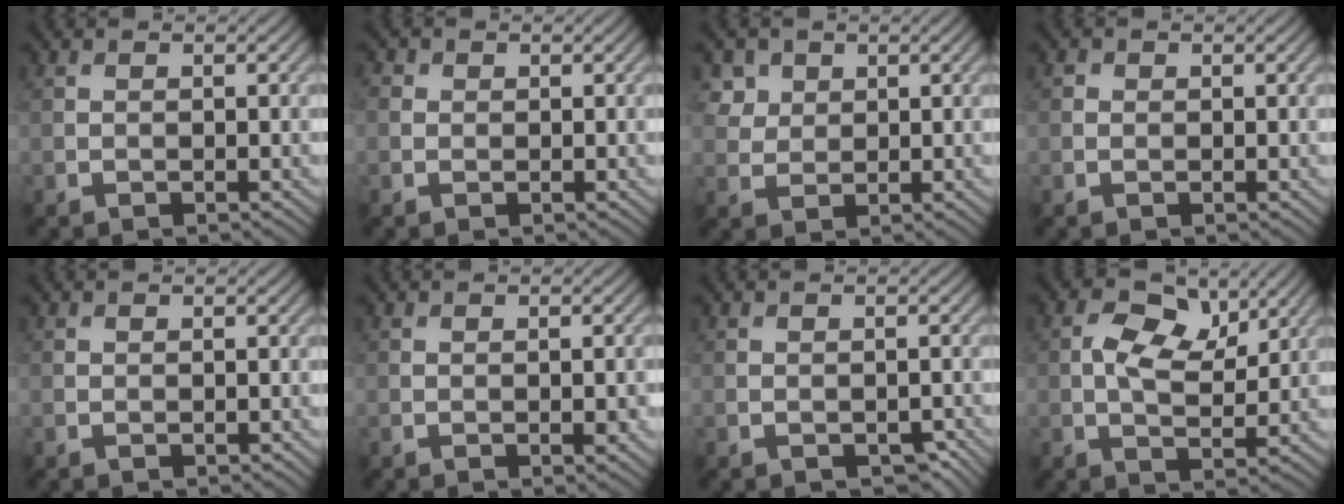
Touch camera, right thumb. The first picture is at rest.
{"total": 1.2, "force": [0.2, 1.1, 0.4], "torque": [-0.007, 0.000, 0.000]}
{"total": 3.7, "force": [2.0, 2.9, 1.1], "torque": [-0.040, -0.011, 0.052]}
{"total": 0.5, "force": [0.0, 0.5, 0.1], "torque": [0.001, -0.002, -0.003]}
{"total": 0.0}
{"total": 1.7, "force": [-0.4, 0.5, 1.5], "torque": [-0.020, 0.000, -0.004]}
{"total": 1.7, "force": [-1.0, 1.1, 1.0], "torque": [-0.019, -0.008, -0.007]}
{"total": 6.7, "force": [2.3, 3.7, 5.1], "torque": [-0.092, 0.000, 0.036]}